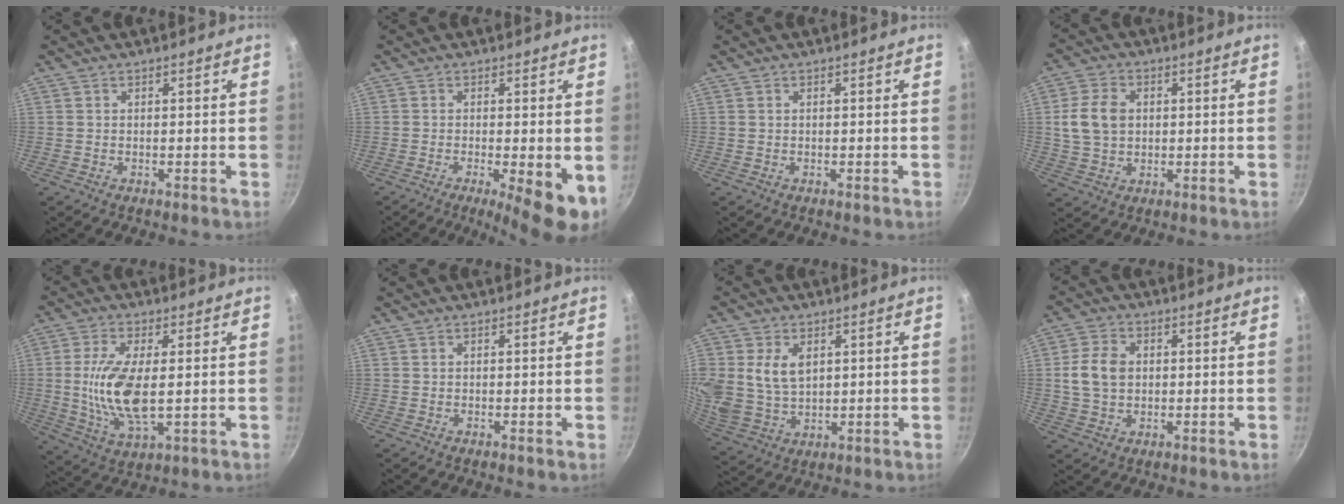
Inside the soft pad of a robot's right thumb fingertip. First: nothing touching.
{"total": 8.5, "force": [-2.2, 2.1, 7.9], "torque": [-0.105, -0.006, -0.025]}
{"total": 0.0}
{"total": 8.4, "force": [1.1, 6.3, 5.4], "torque": [-0.092, 0.008, 0.019]}
{"total": 12.4, "force": [0.3, 5.2, 11.3], "torque": [-0.226, -0.010, 0.007]}
{"total": 0.0}
{"total": 10.6, "force": [2.7, 7.4, 7.0], "torque": [-0.129, -0.019, 0.061]}
{"total": 7.4, "force": [0.6, 5.6, 4.9], "torque": [-0.082, 0.009, 0.007]}